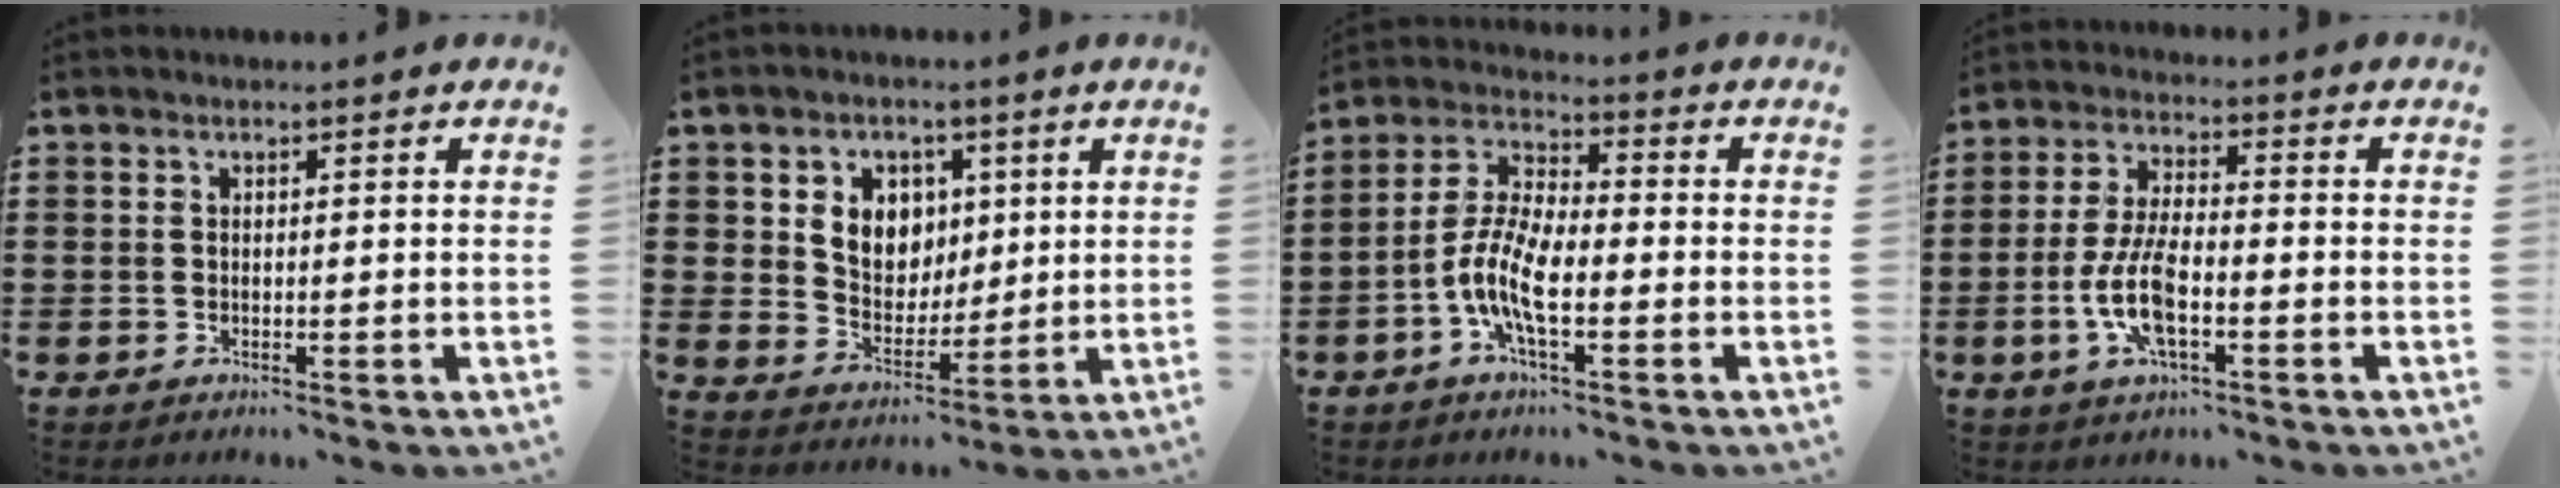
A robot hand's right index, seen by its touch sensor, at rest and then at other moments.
{"total": 6.3, "force": [2.3, 5.5, 2.0], "torque": [-0.051, 0.008, 0.039]}
{"total": 8.4, "force": [-3.0, 2.9, 7.3], "torque": [-0.177, -0.013, -0.063]}
{"total": 8.7, "force": [-2.6, 3.1, 7.7], "torque": [-0.175, -0.013, -0.052]}